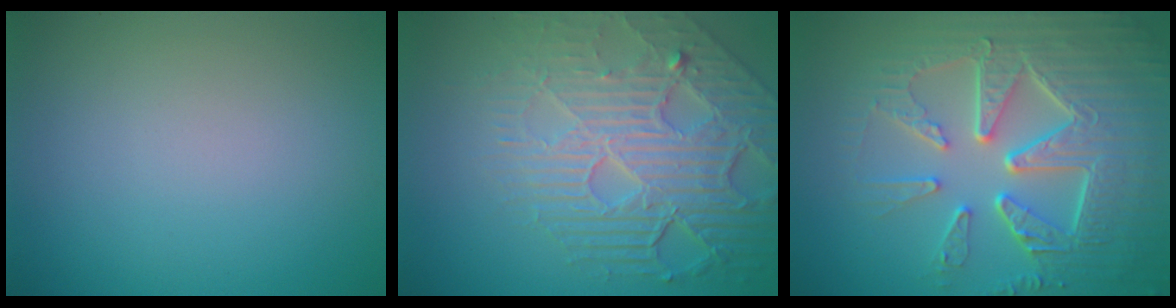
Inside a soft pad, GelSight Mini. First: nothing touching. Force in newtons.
{"total": 8.2, "press": 6.0, "slide": 5.6}
{"total": 9.2, "press": 6.6, "slide": 6.4}